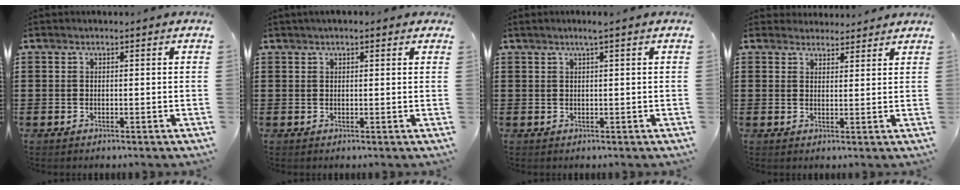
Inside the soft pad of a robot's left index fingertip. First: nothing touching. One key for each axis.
{"total": 1.2, "fx": 0.9, "fy": 0.3, "fz": 0.8, "tx": -0.016, "ty": 0.004, "tz": 0.015}
{"total": 1.8, "fx": 0.9, "fy": -0.2, "fz": 1.5, "tx": -0.029, "ty": -0.001, "tz": 0.016}
{"total": 2.7, "fx": 2.6, "fy": 0.7, "fz": -0.1, "tx": -0.006, "ty": -0.004, "tz": 0.051}